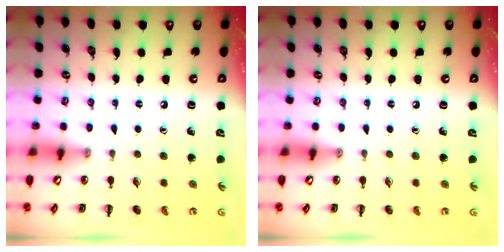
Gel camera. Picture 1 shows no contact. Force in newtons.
{"total": 0.0}